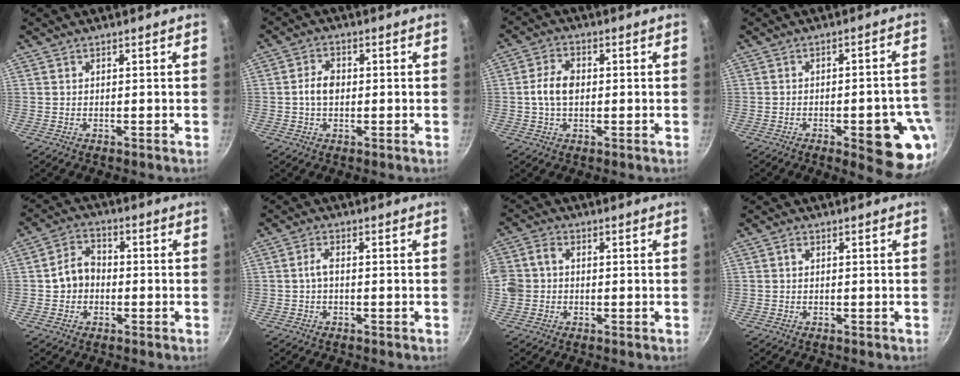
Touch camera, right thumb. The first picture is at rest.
{"total": 4.4, "force": [-0.1, 3.1, 3.2], "torque": [-0.049, 0.013, -0.007]}
{"total": 6.2, "force": [0.0, 4.1, 4.7], "torque": [-0.083, 0.017, -0.007]}
{"total": 14.2, "force": [-5.2, 4.7, 12.3], "torque": [-0.107, 0.023, -0.060]}
{"total": 6.3, "force": [-0.7, 5.1, 3.6], "torque": [-0.034, 0.020, -0.020]}
{"total": 2.2, "force": [-0.3, 1.1, 1.9], "torque": [-0.043, 0.011, -0.007]}
{"total": 7.3, "force": [0.1, 6.1, 4.0], "torque": [-0.085, 0.019, -0.010]}
{"total": 1.0, "force": [0.3, 0.7, 0.7], "torque": [-0.011, 0.006, 0.003]}